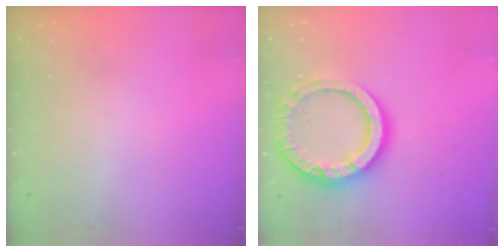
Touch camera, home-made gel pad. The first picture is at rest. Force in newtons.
{"total": 14.0, "press": 14.0, "slide": 1.2}